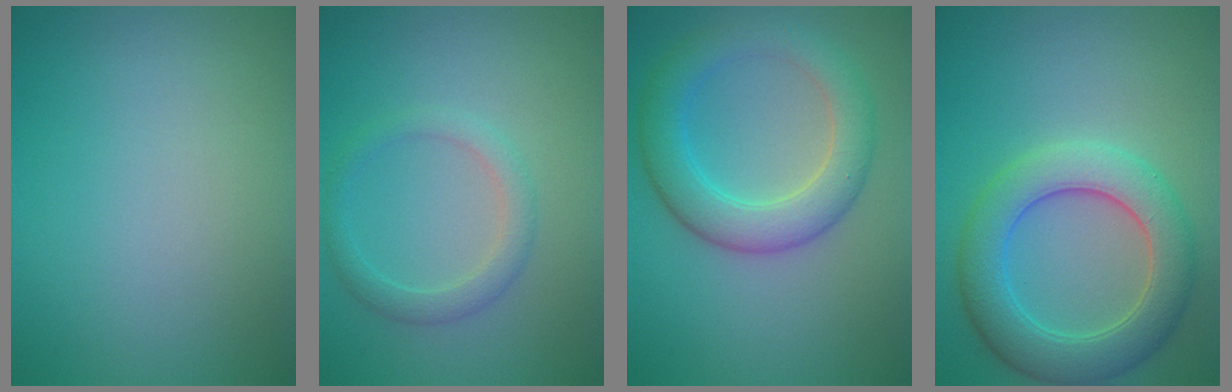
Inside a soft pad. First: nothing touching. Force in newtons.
{"total": 2.2, "press": 2.2, "slide": 0.1}
{"total": 5.4, "press": 5.4, "slide": 0.1}
{"total": 6.6, "press": 6.5, "slide": 0.5}